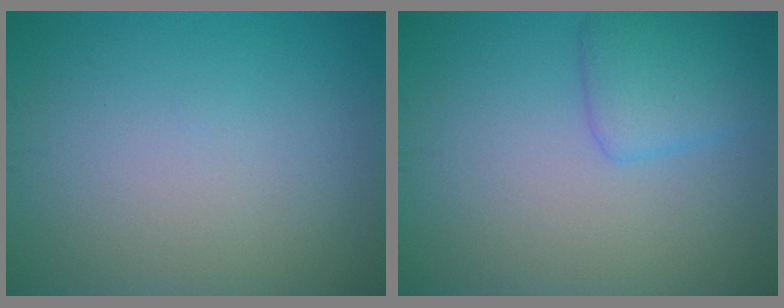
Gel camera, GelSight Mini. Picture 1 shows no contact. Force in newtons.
{"total": 2.7, "press": 2.7, "slide": 0.1}